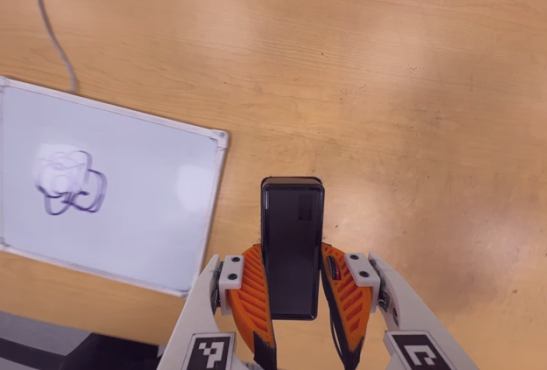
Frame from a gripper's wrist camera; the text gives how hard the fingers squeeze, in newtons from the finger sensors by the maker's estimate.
{"total": 6.2, "left": 4.1, "right": 8.2}